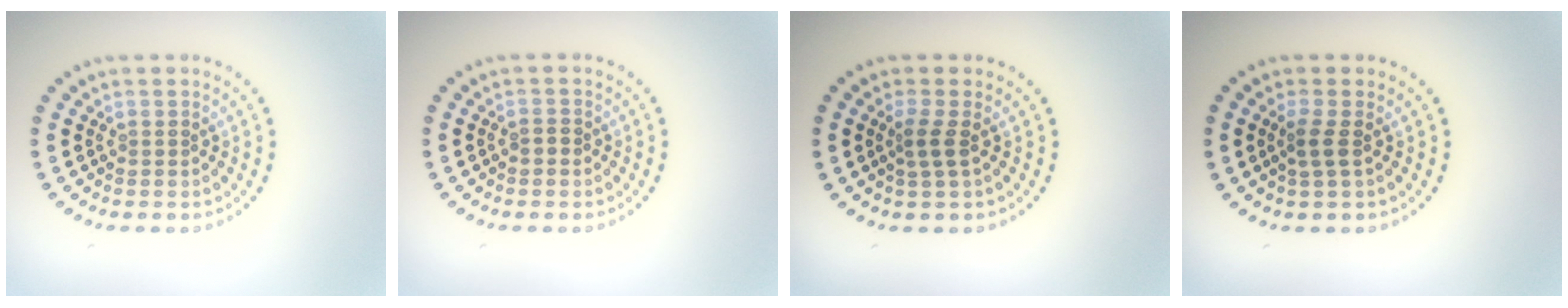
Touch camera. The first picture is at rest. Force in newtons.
{"total": 0.8, "press": 0.8, "slide": 0.1}
{"total": 1.5, "press": 1.2, "slide": 1.0}
{"total": 1.5, "press": 1.3, "slide": 0.9}